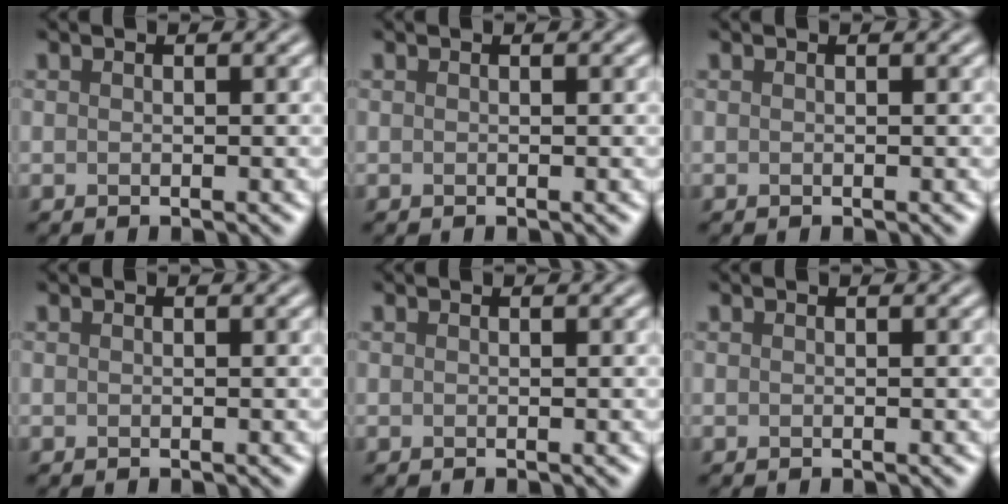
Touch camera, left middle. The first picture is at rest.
{"total": 0.0}
{"total": 0.0}
{"total": 0.0}
{"total": 0.0}
{"total": 0.0}